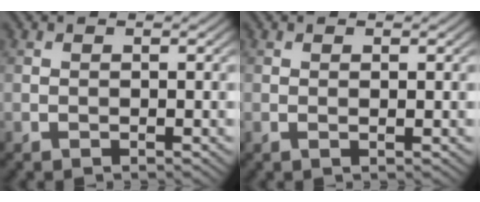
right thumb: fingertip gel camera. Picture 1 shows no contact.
{"total": 0.7, "force": [0.2, 0.1, 0.7], "torque": [-0.015, 0.000, 0.002]}